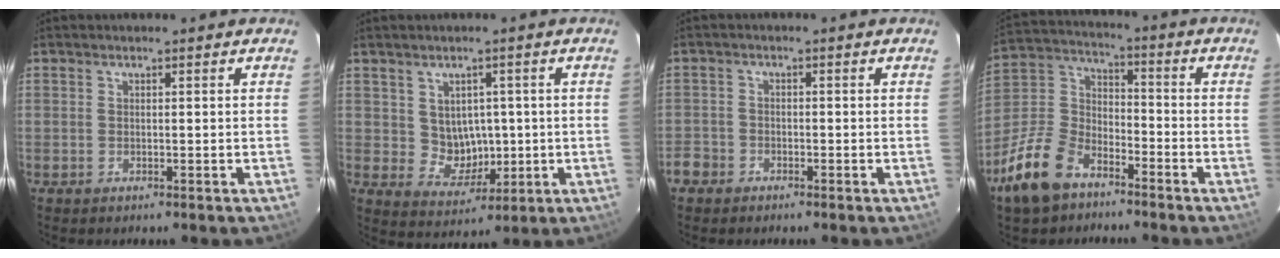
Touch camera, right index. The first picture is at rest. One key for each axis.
{"total": 6.2, "fx": 0.6, "fy": 5.7, "fz": 2.5, "tx": -0.048, "ty": 0.003, "tz": 0.029}
{"total": 4.0, "fx": -2.5, "fy": 3.1, "fz": 0.6, "tx": -0.021, "ty": 0.010, "tz": -0.052}
{"total": 15.5, "fx": -9.8, "fy": 8.8, "fz": 8.2, "tx": -0.197, "ty": 0.018, "tz": -0.184}